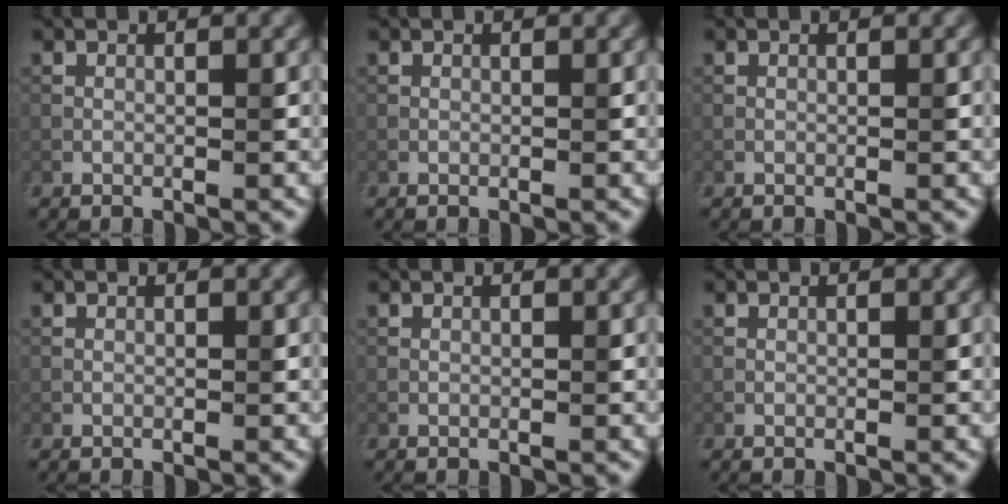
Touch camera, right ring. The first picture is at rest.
{"total": 0.0}
{"total": 0.0}
{"total": 0.0}
{"total": 0.0}
{"total": 0.0}